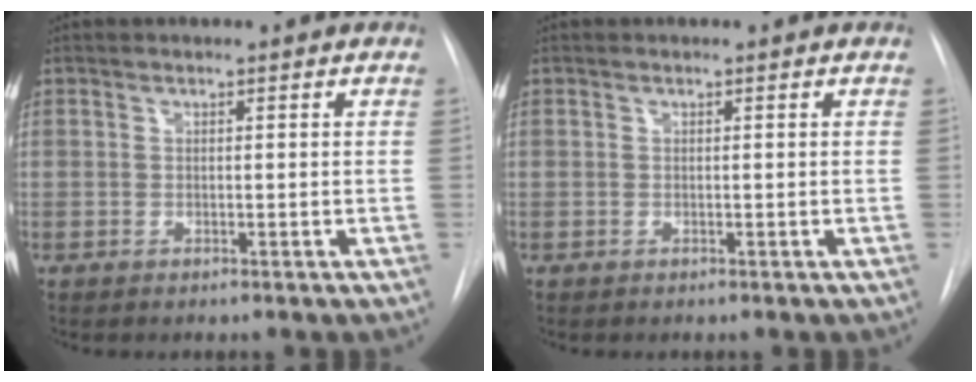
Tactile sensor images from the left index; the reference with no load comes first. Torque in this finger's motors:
{"motor_torque": [0.00, 0.00, 0.00, 0.00]}